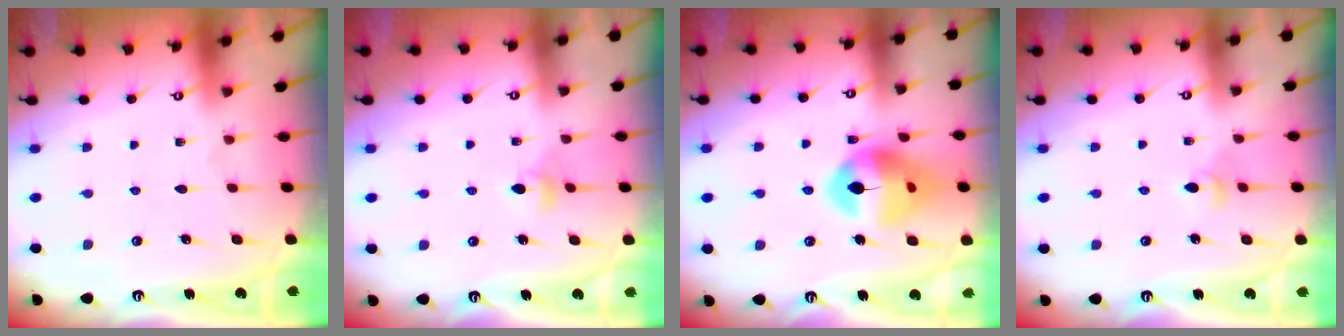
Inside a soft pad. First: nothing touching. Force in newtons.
{"total": 3.7, "press": 3.6, "slide": 0.7}
{"total": 14.5, "press": 14.4, "slide": 1.8}
{"total": 3.6, "press": 3.5, "slide": 0.8}